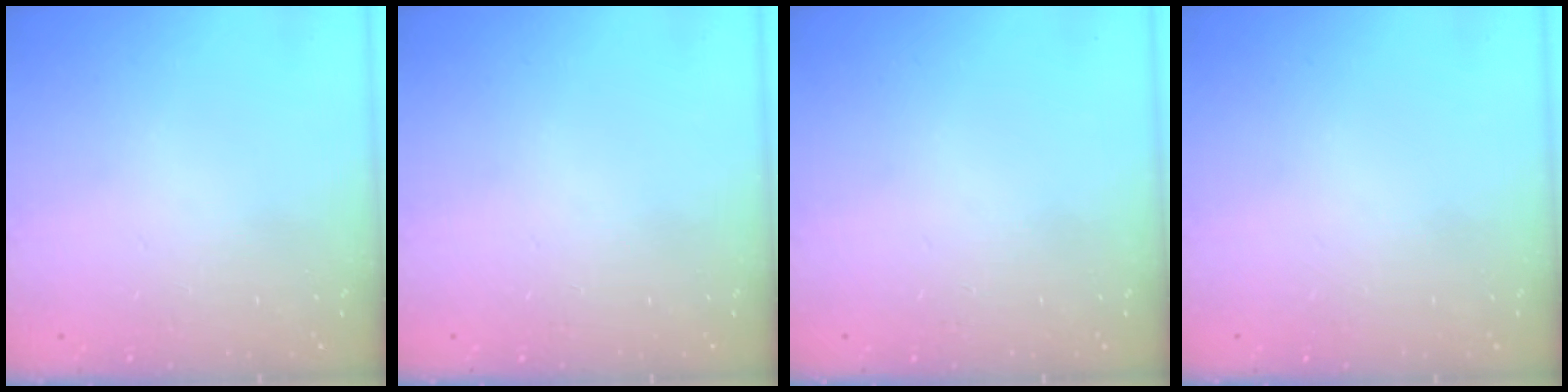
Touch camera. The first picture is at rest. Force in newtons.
{"total": 0.0}
{"total": 0.0}
{"total": 0.0}